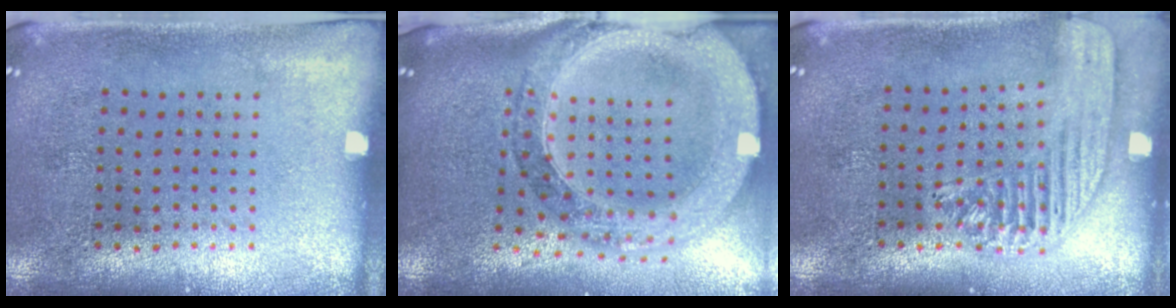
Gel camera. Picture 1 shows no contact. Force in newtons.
{"total": 2.6, "press": 2.3, "slide": 1.2}
{"total": 1.7, "press": 1.5, "slide": 0.7}